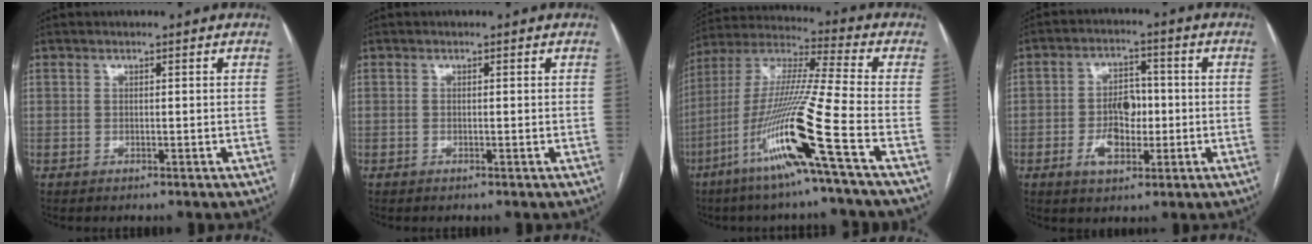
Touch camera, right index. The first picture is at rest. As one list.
[{"total": 0.0}, {"total": 18.0, "force": [-7.9, -1.9, 16.0], "torque": [-0.331, -0.025, -0.156]}, {"total": 6.9, "force": [-1.6, 4.0, 5.3], "torque": [-0.101, 0.012, -0.022]}]